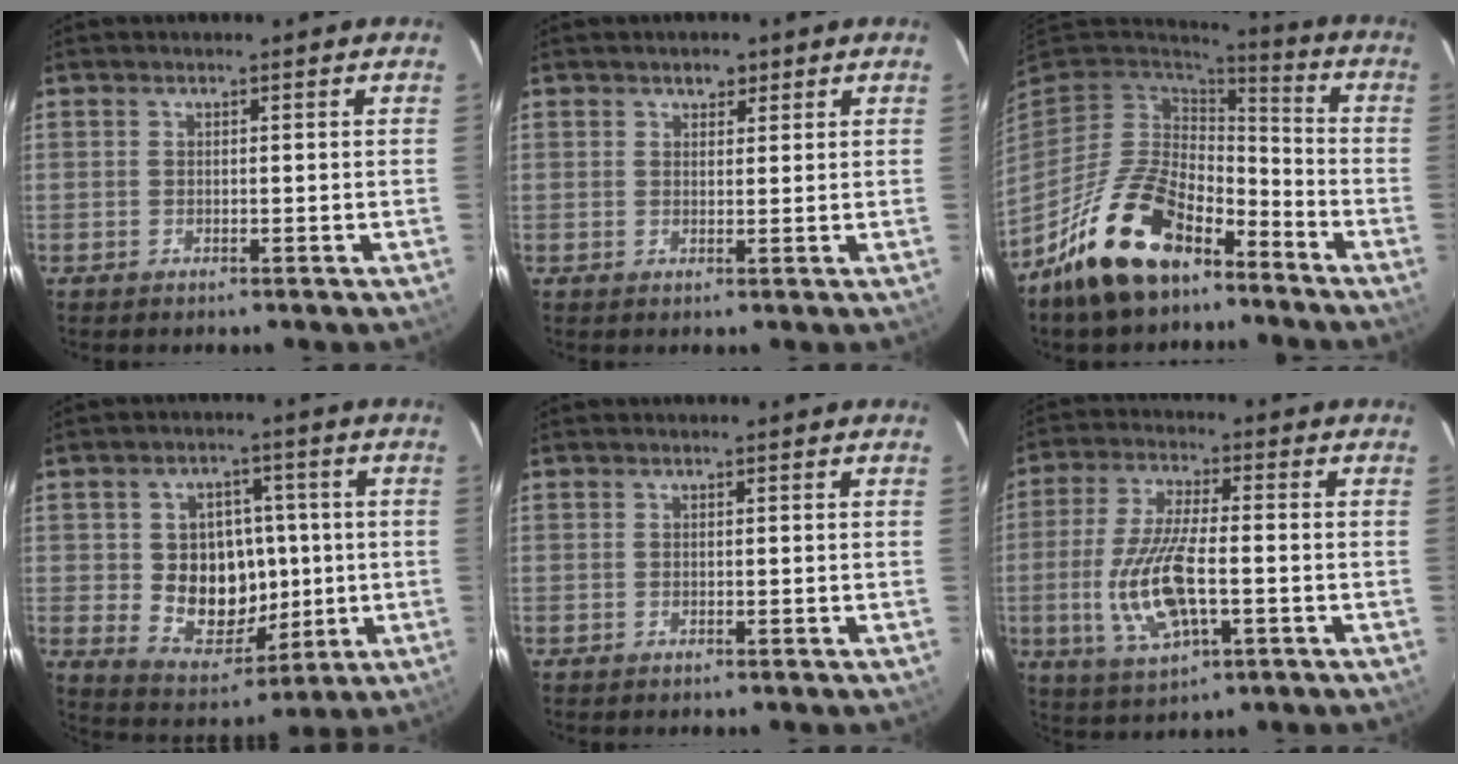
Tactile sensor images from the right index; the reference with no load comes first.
{"total": 2.2, "force": [1.4, 1.5, 0.8], "torque": [-0.007, 0.007, 0.022]}
{"total": 18.4, "force": [-11.6, 9.4, 10.8], "torque": [-0.220, -0.004, -0.197]}
{"total": 12.1, "force": [-0.3, 10.0, 6.7], "torque": [-0.136, 0.007, 0.016]}
{"total": 0.0}
{"total": 13.3, "force": [-2.9, 4.7, 12.2], "torque": [-0.252, -0.008, -0.050]}